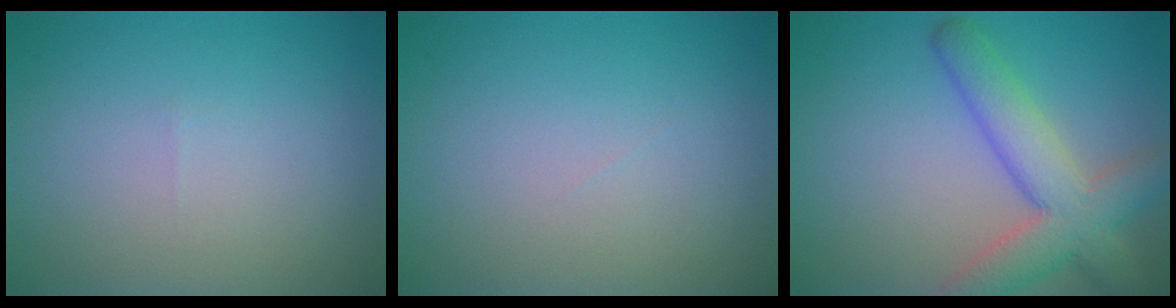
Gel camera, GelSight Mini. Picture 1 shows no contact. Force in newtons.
{"total": 0.0}
{"total": 6.6, "press": 6.5, "slide": 0.4}